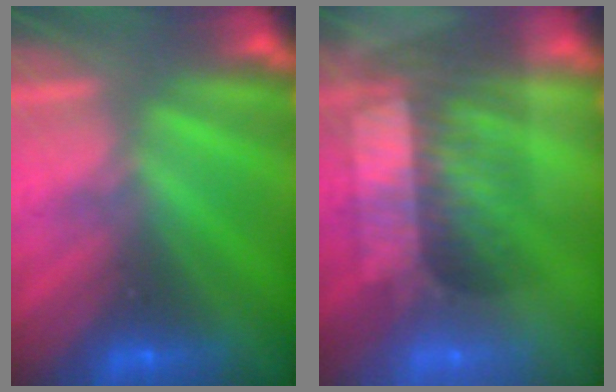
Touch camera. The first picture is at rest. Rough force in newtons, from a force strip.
{"total": 3.3}